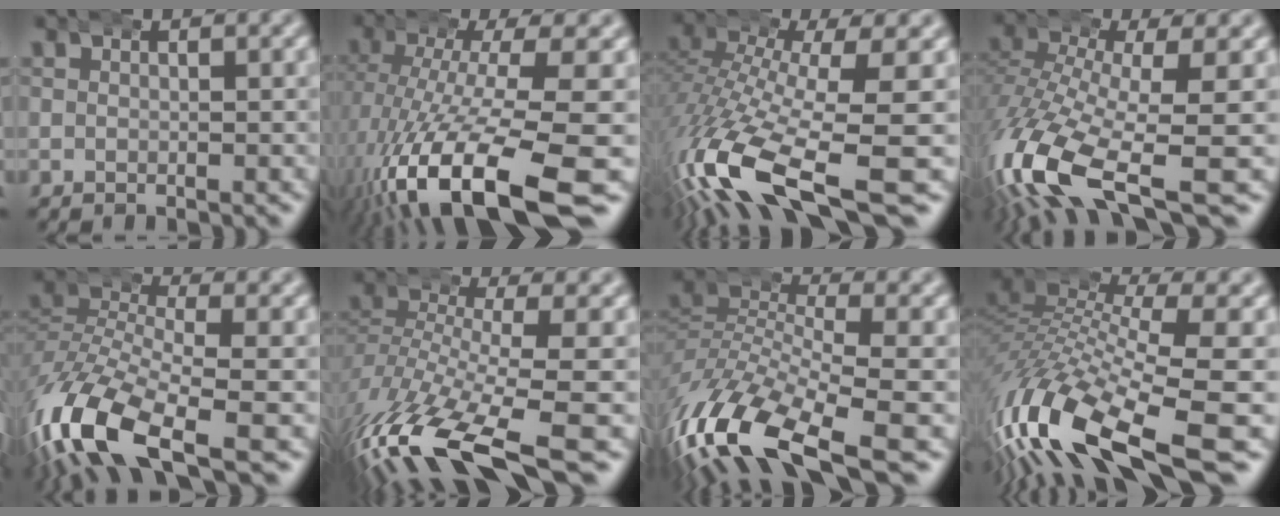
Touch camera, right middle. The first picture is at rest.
{"total": 12.5, "force": [-5.4, 4.7, 10.2], "torque": [-0.206, -0.047, -0.059]}
{"total": 10.7, "force": [-5.4, 4.3, 8.2], "torque": [-0.186, -0.045, -0.065]}
{"total": 10.1, "force": [-5.2, 4.4, 7.5], "torque": [-0.188, -0.052, -0.063]}
{"total": 9.2, "force": [-4.2, 4.5, 6.8], "torque": [-0.165, -0.034, -0.056]}
{"total": 9.5, "force": [-5.8, 3.0, 6.9], "torque": [-0.160, -0.045, -0.075]}
{"total": 10.2, "force": [-4.4, 5.0, 7.7], "torque": [-0.186, -0.046, -0.052]}
{"total": 11.2, "force": [-4.5, 5.3, 8.7], "torque": [-0.200, -0.035, -0.059]}